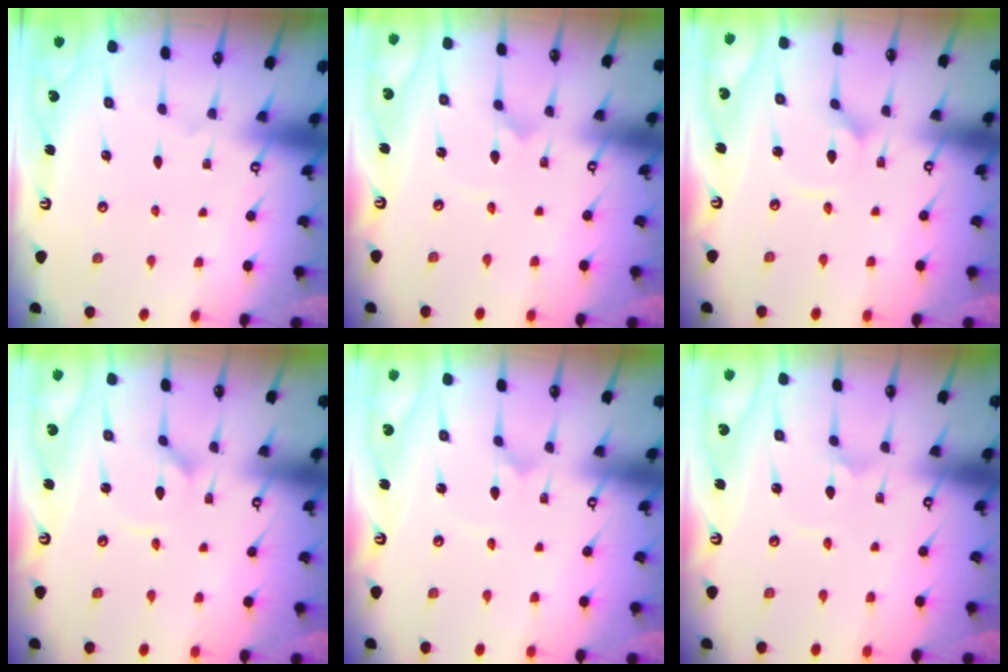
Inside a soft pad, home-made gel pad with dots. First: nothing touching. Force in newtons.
{"total": 1.6, "press": 1.6, "slide": 0.1}
{"total": 2.7, "press": 2.6, "slide": 0.3}
{"total": 2.1, "press": 2.1, "slide": 0.3}
{"total": 1.6, "press": 1.6, "slide": 0.1}
{"total": 2.7, "press": 2.7, "slide": 0.2}